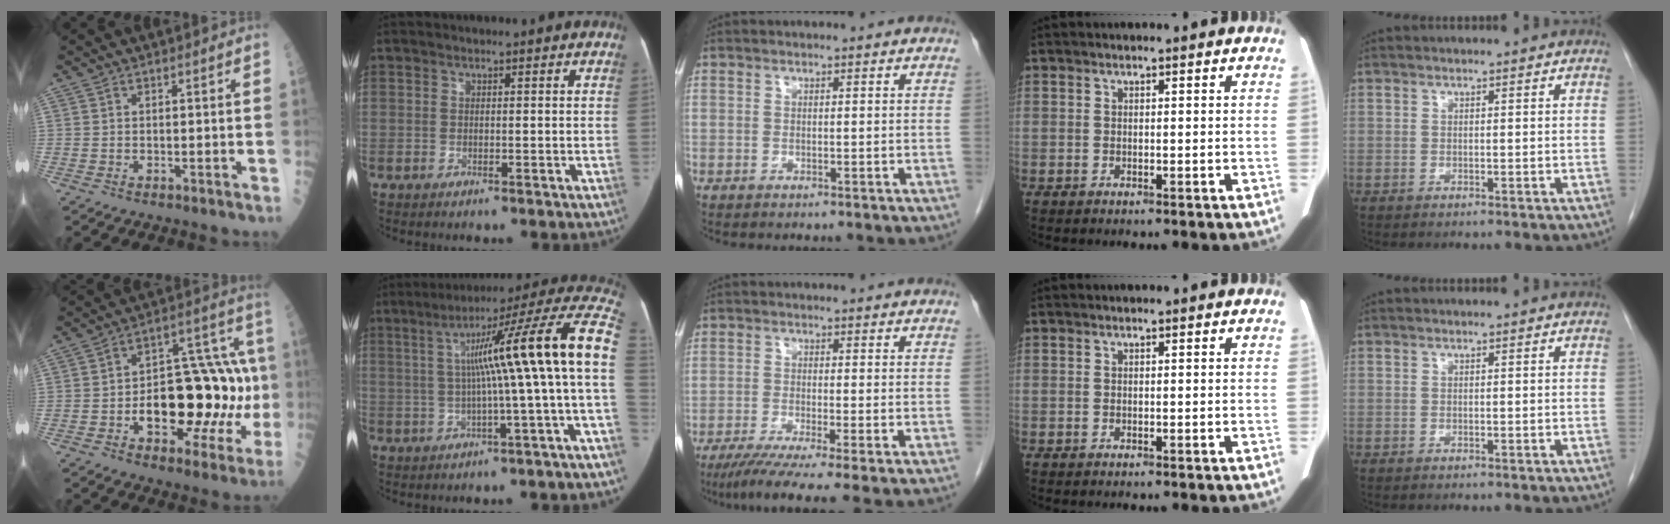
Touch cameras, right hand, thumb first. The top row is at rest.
{"thumb": {"total": 23.9, "force": [-3.0, 11.9, 20.5], "torque": [-0.271, 0.047, -0.029]}, "index": {"total": 18.2, "force": [1.2, -1.0, 18.2], "torque": [-0.233, 0.040, 0.005]}, "middle": {"total": 8.2, "force": [-5.7, -0.4, 5.8], "torque": [-0.093, -0.025, -0.093]}}